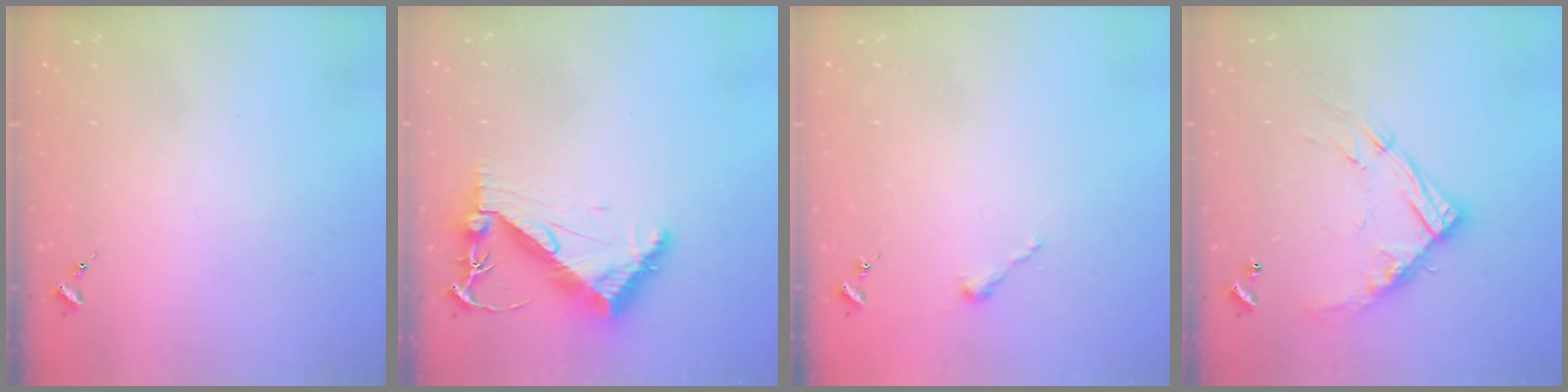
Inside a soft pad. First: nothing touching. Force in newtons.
{"total": 7.8, "press": 7.7, "slide": 1.0}
{"total": 2.5, "press": 2.5, "slide": 0.2}
{"total": 13.8, "press": 13.8, "slide": 1.0}